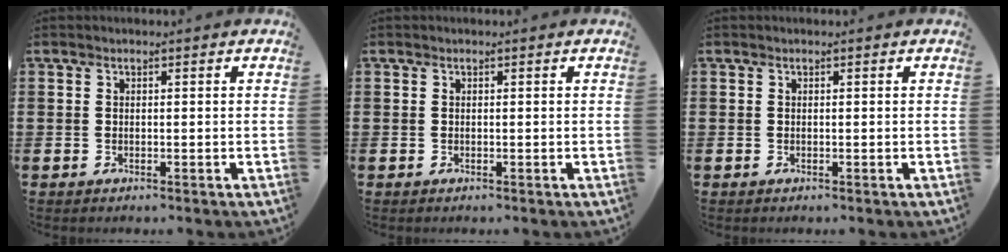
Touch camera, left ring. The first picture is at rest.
{"total": 0.0}
{"total": 0.0}